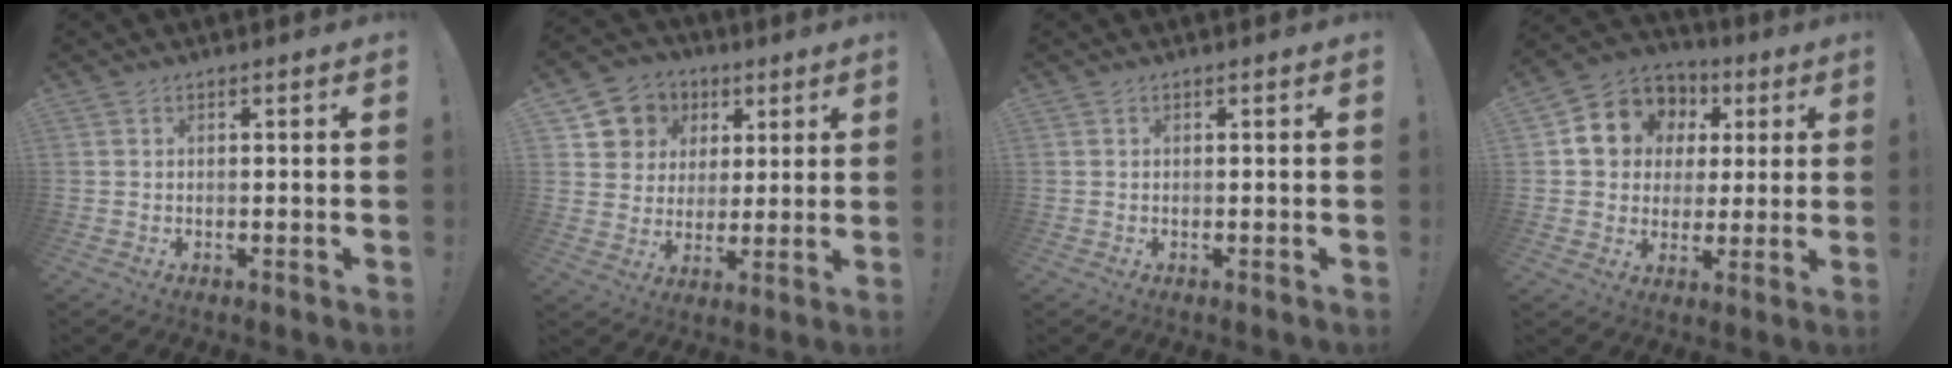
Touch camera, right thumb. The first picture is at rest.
{"total": 9.5, "force": [3.2, 8.8, 2.0], "torque": [-0.031, -0.018, 0.069]}
{"total": 0.0}
{"total": 12.6, "force": [4.1, 10.9, 4.8], "torque": [-0.074, -0.011, 0.091]}